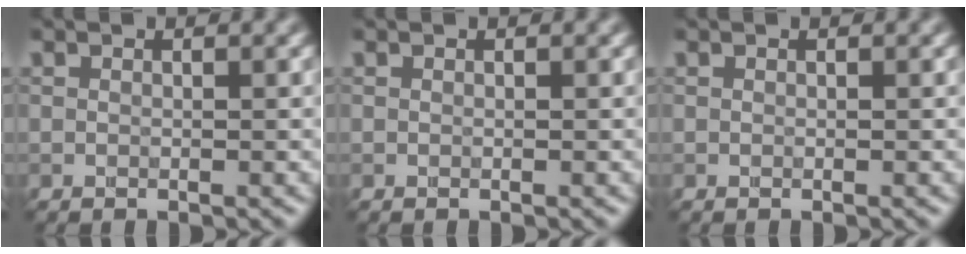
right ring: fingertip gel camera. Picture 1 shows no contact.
{"total": 0.0}
{"total": 0.0}